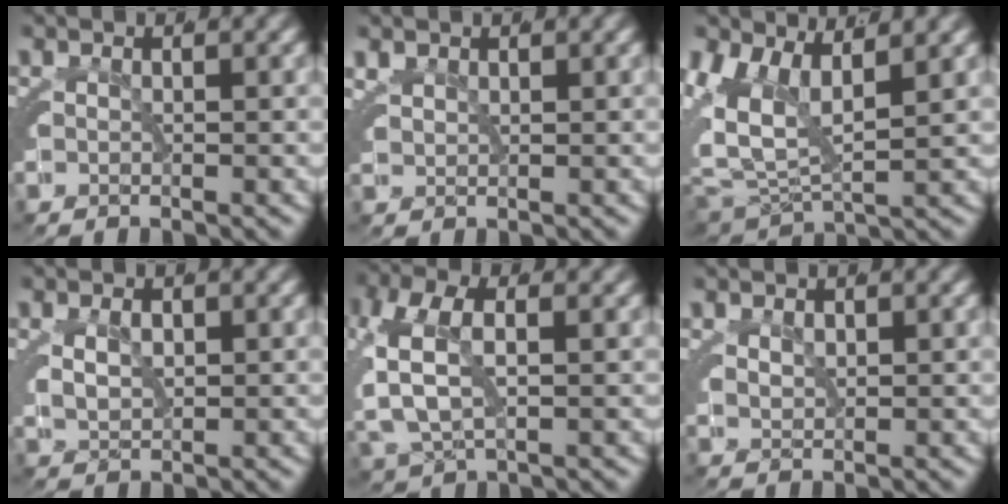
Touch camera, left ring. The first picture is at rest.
{"total": 3.0, "force": [1.2, 2.5, 0.9], "torque": [-0.036, -0.010, 0.022]}
{"total": 7.5, "force": [1.3, 5.9, 4.4], "torque": [-0.111, -0.006, 0.014]}
{"total": 2.4, "force": [-0.1, 2.2, 1.0], "torque": [-0.029, -0.008, -0.002]}
{"total": 4.2, "force": [-0.4, 3.2, 2.7], "torque": [-0.095, -0.017, 0.002]}
{"total": 1.4, "force": [0.3, 1.3, 0.4], "torque": [-0.012, -0.007, 0.007]}